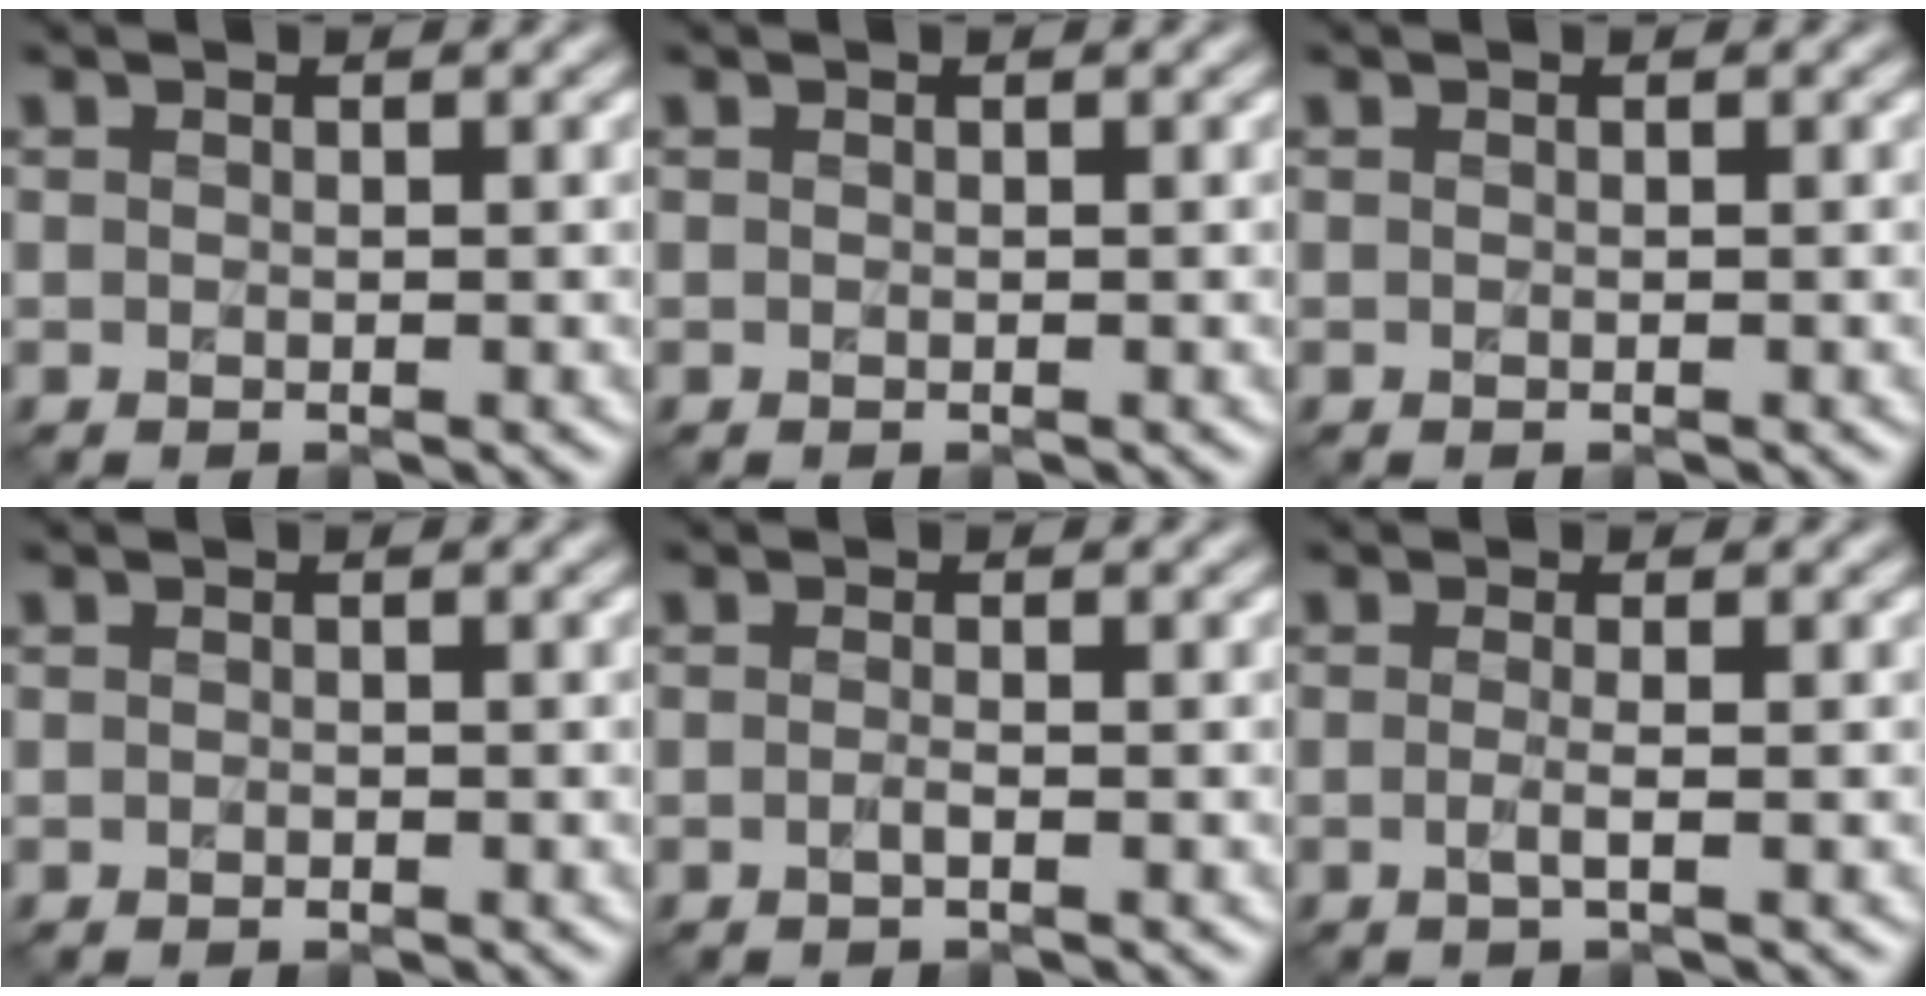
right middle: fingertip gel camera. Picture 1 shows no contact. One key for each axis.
{"total": 0.0}
{"total": 0.0}
{"total": 0.0}
{"total": 0.9, "fx": -0.3, "fy": 0.2, "fz": 0.8, "tx": -0.014, "ty": -0.002, "tz": -0.008}
{"total": 1.5, "fx": -0.2, "fy": 0.5, "fz": 1.4, "tx": -0.022, "ty": -0.005, "tz": -0.009}